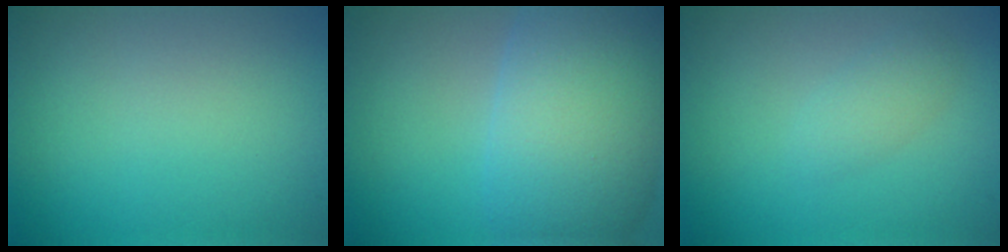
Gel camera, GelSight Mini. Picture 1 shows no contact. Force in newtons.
{"total": 11.2, "press": 11.2, "slide": 0.2}
{"total": 1.5, "press": 1.5, "slide": 0.0}